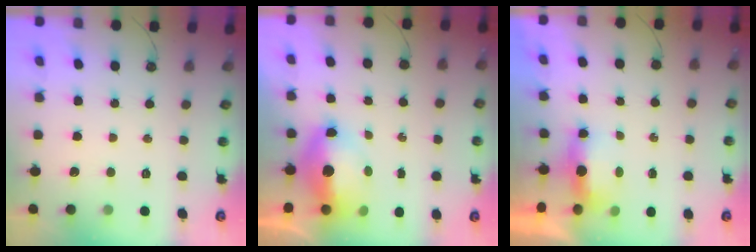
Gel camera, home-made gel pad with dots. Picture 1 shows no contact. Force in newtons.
{"total": 12.8, "press": 12.8, "slide": 1.2}
{"total": 14.8, "press": 7.2, "slide": 13.0}